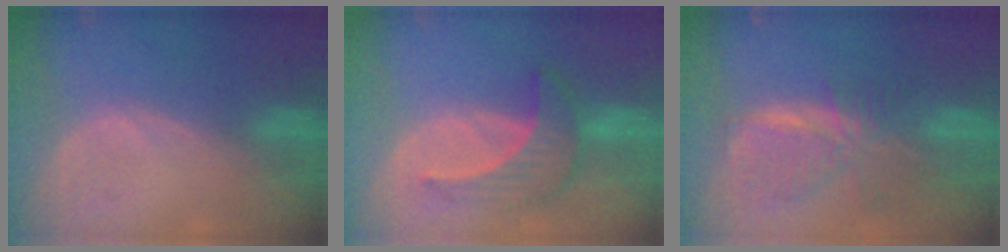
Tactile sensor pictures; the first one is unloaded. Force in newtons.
{"total": 6.5, "press": 6.4, "slide": 1.1}
{"total": 8.4, "press": 7.3, "slide": 4.0}